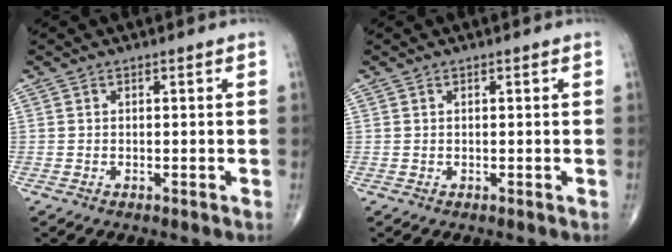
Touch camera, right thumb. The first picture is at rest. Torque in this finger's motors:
{"motor_torque": [0.01, 0.01, 0.00, 0.00, 0.00]}